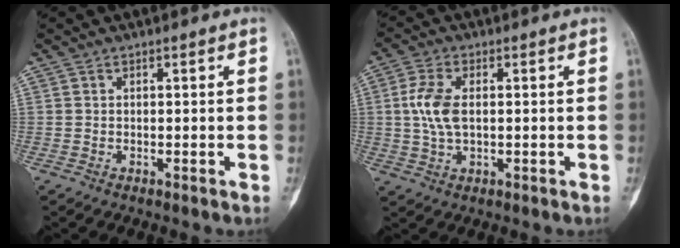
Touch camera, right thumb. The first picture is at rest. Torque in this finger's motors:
{"motor_torque": [1.43, 1.29, 0.75, -0.79, 0.39]}